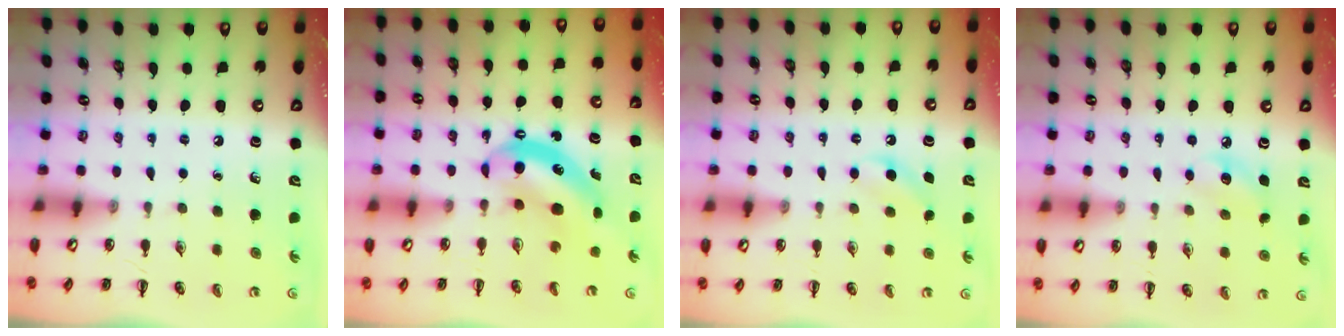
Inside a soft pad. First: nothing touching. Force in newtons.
{"total": 7.1, "press": 7.0, "slide": 1.2}
{"total": 5.6, "press": 5.4, "slide": 1.5}
{"total": 7.2, "press": 7.0, "slide": 1.9}